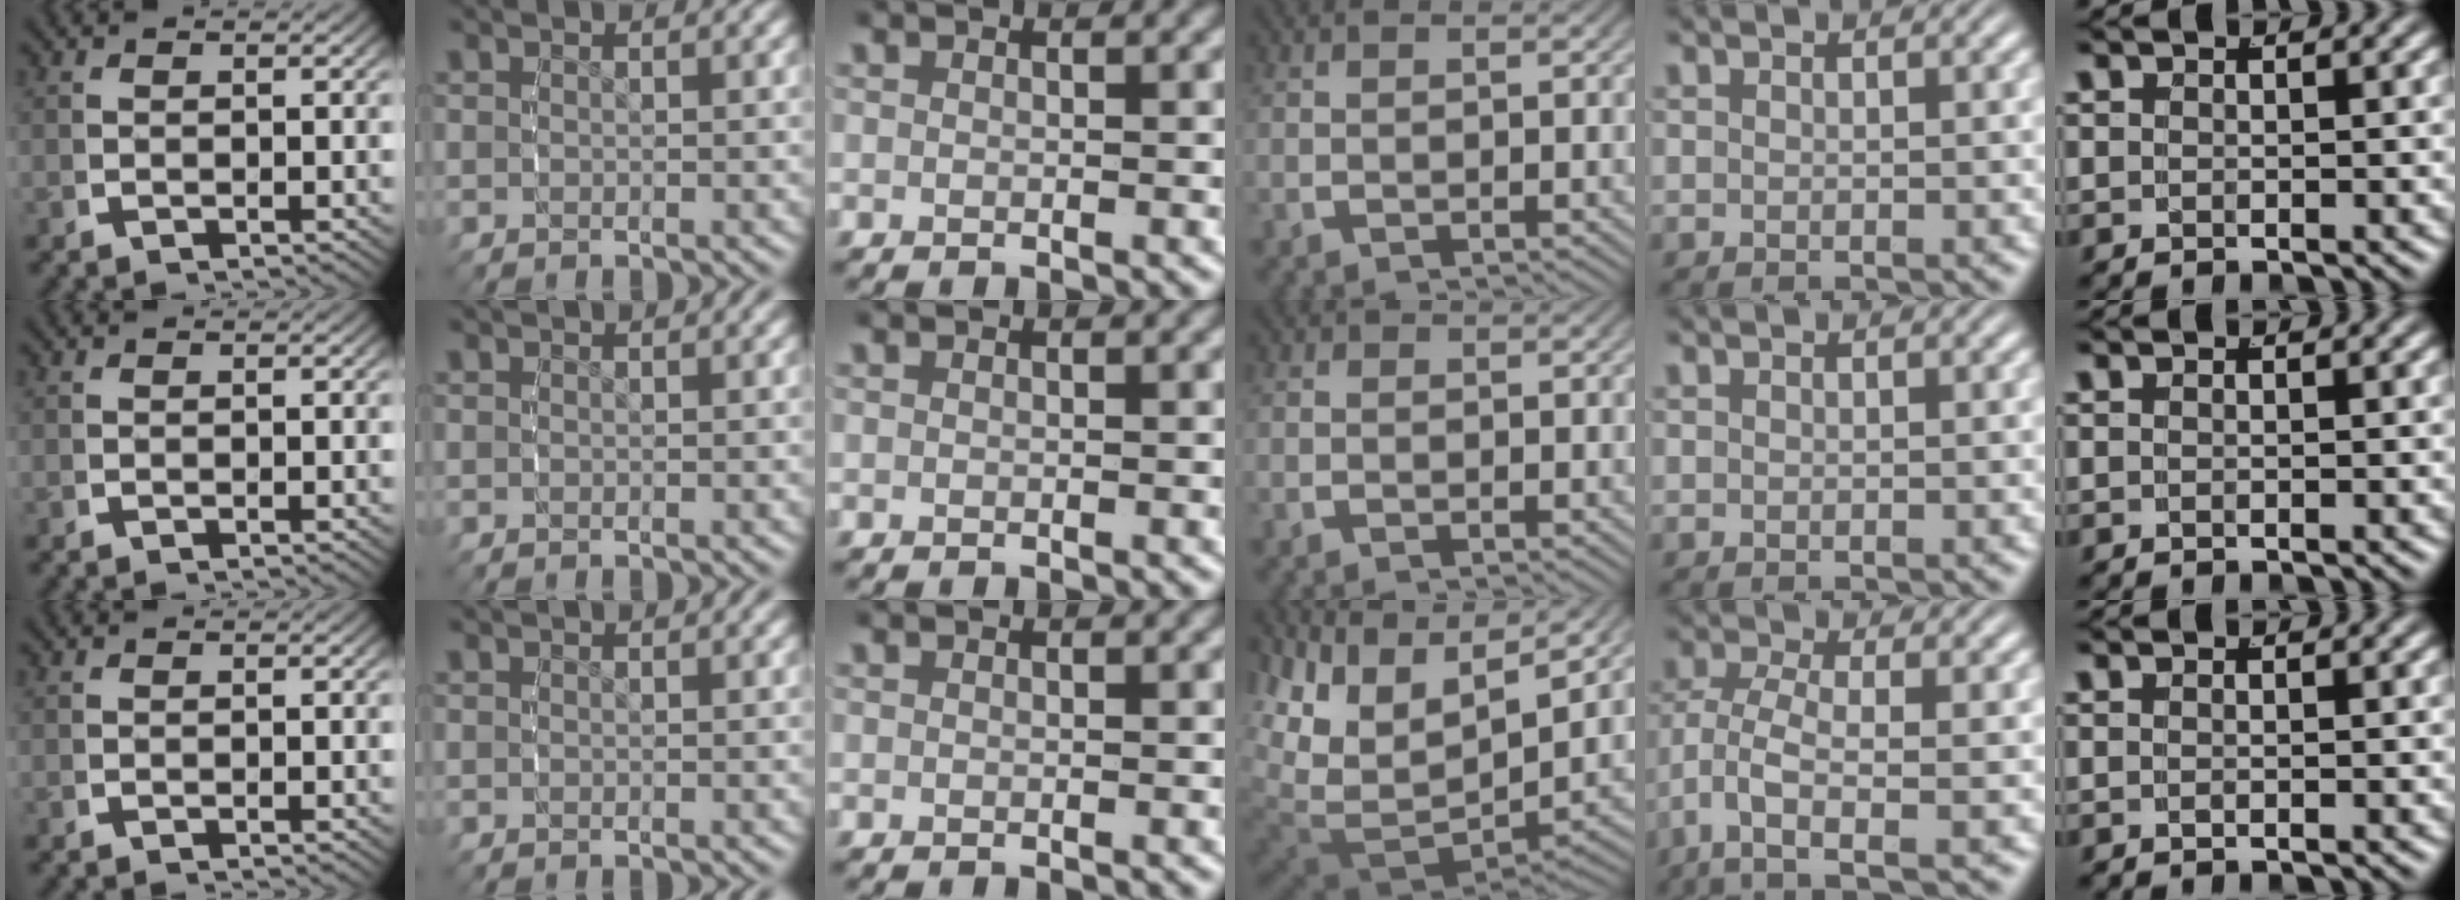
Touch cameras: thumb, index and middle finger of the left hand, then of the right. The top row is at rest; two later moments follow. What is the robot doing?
{"motion": "grasp_and_lifting", "object": "backpack"}